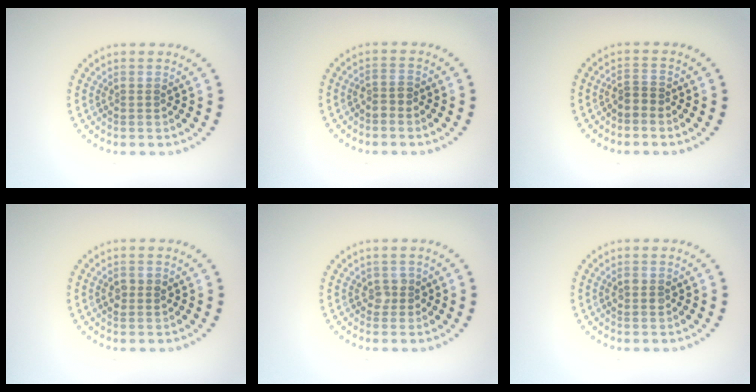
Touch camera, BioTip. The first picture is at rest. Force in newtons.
{"total": 1.3, "press": 1.1, "slide": 0.7}
{"total": 0.9, "press": 0.6, "slide": 0.7}
{"total": 1.4, "press": 1.4, "slide": 0.3}
{"total": 1.0, "press": 0.9, "slide": 0.4}
{"total": 1.1, "press": 1.1, "slide": 0.1}